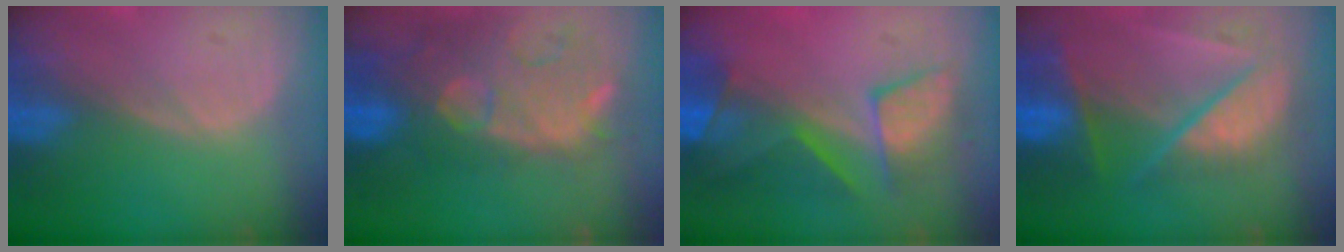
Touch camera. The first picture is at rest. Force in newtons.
{"total": 12.2, "press": 11.0, "slide": 5.4}
{"total": 8.1, "press": 7.9, "slide": 1.8}
{"total": 9.4, "press": 8.2, "slide": 4.5}